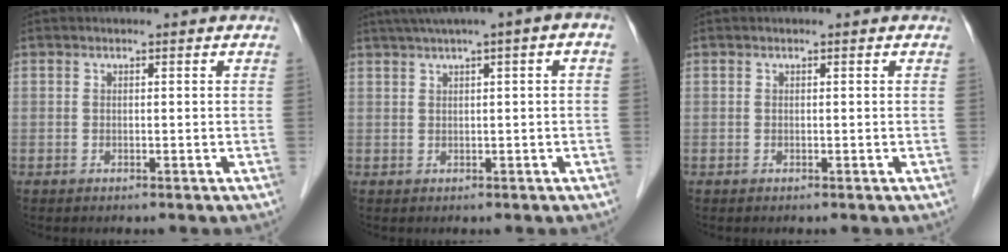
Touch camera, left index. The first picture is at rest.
{"total": 6.1, "force": [2.6, 0.2, 5.5], "torque": [-0.088, 0.030, 0.041]}
{"total": 0.0}